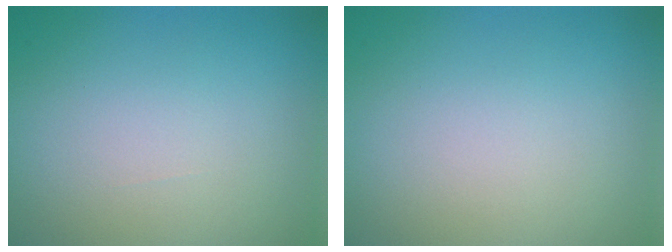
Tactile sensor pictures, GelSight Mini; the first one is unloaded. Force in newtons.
{"total": 0.0}